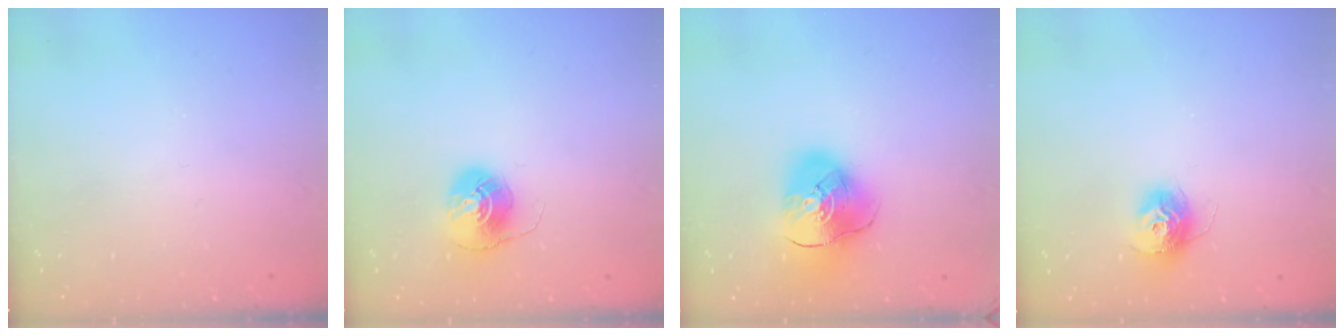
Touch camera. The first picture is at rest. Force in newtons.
{"total": 7.7, "press": 7.7, "slide": 0.2}
{"total": 15.0, "press": 14.8, "slide": 2.2}
{"total": 11.5, "press": 11.4, "slide": 0.8}